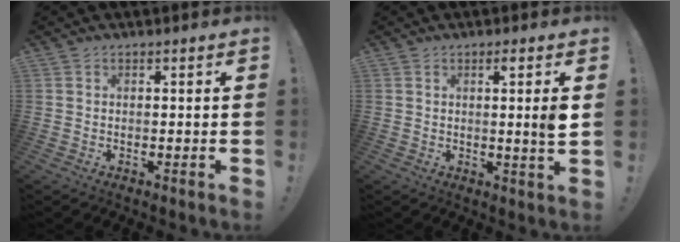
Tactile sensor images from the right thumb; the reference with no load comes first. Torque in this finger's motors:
{"motor_torque": [-0.25, 0.33, 0.88, 0.10, 0.09]}